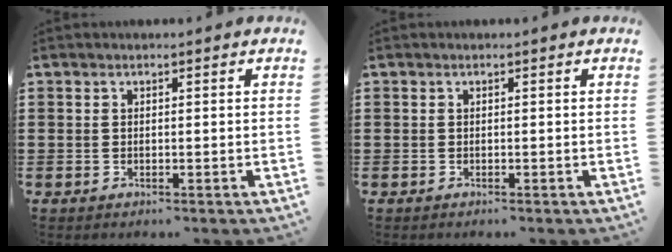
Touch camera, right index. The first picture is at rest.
{"total": 0.0}